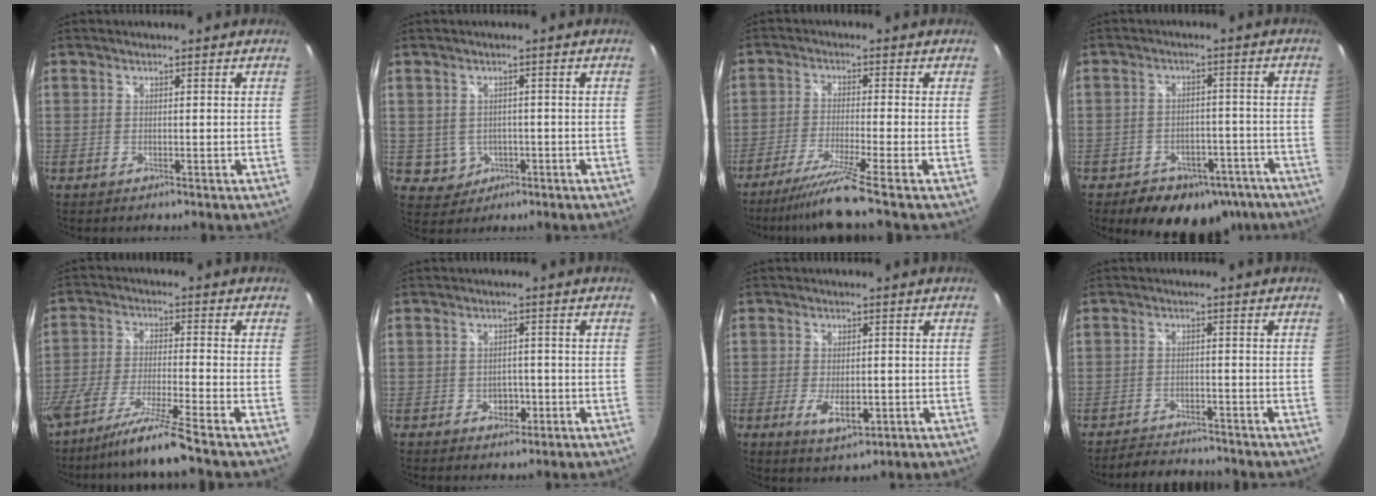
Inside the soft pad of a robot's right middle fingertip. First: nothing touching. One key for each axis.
{"total": 4.4, "fx": -0.8, "fy": 4.2, "fz": 1.1, "tx": -0.031, "ty": 0.006, "tz": 0.001}
{"total": 8.1, "fx": -6.5, "fy": -2.7, "fz": 4.1, "tx": -0.092, "ty": -0.019, "tz": -0.113}
{"total": 14.4, "fx": -10.1, "fy": 8.7, "fz": 5.6, "tx": -0.112, "ty": 0.019, "tz": -0.109}
{"total": 10.6, "fx": -8.7, "fy": -1.9, "fz": 5.7, "tx": -0.118, "ty": -0.023, "tz": -0.154}
{"total": 3.5, "fx": -1.3, "fy": 2.9, "fz": 1.5, "tx": -0.027, "ty": 0.001, "tz": -0.013}
{"total": 5.9, "fx": -1.8, "fy": 2.9, "fz": 4.9, "tx": -0.094, "ty": -0.016, "tz": -0.024}
{"total": 5.9, "fx": -5.6, "fy": 1.5, "fz": 1.0, "tx": -0.038, "ty": 0.002, "tz": -0.085}